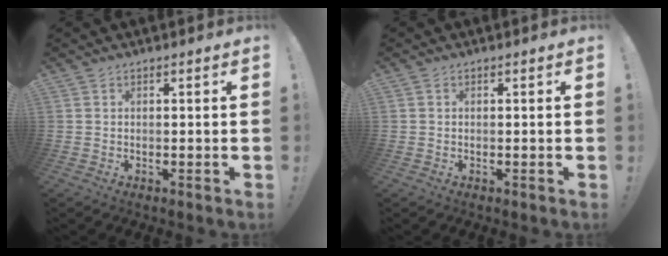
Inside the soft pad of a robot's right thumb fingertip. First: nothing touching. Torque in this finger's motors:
{"motor_torque": [-0.02, -0.01, -0.09, 0.10, 0.00]}